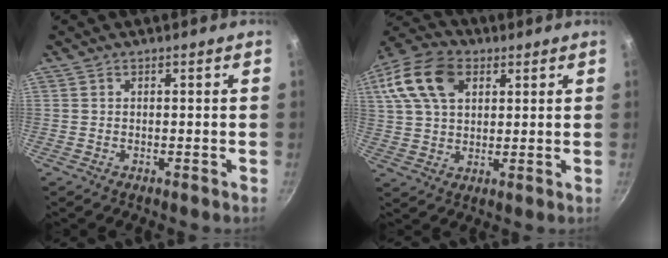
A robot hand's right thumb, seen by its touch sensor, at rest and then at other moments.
{"total": 16.3, "force": [6.0, 10.8, 10.6], "torque": [-0.205, 0.017, 0.101]}